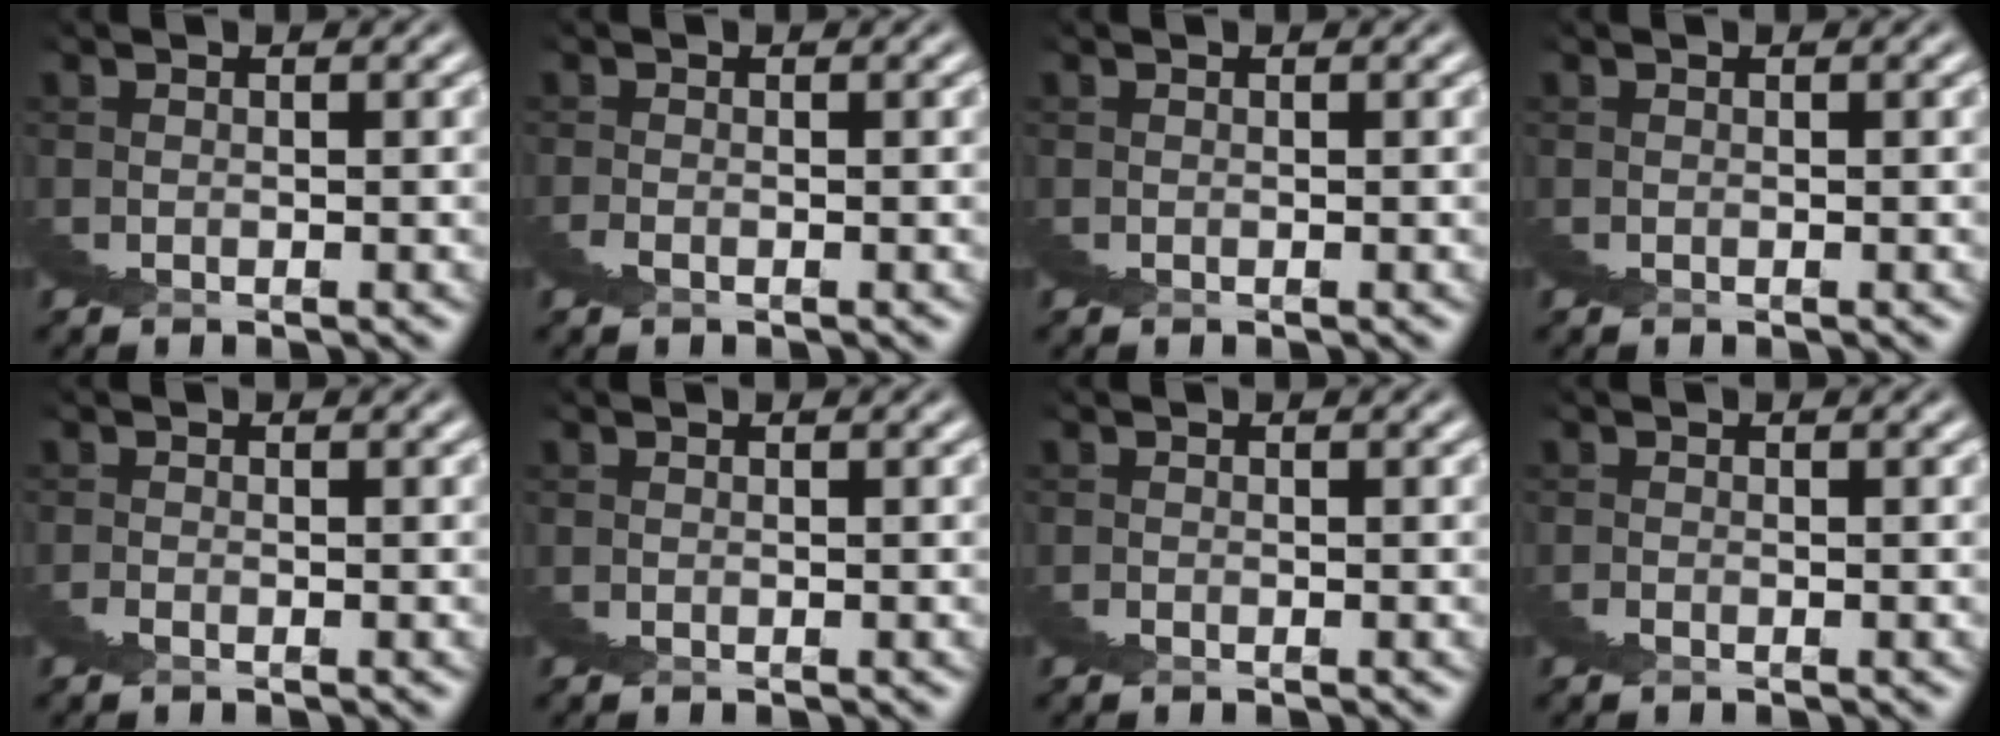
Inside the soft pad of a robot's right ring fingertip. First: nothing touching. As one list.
[{"total": 2.1, "force": [-1.2, -1.2, -1.2], "torque": [0.019, -0.003, -0.017]}, {"total": 0.0}, {"total": 0.0}, {"total": 1.8, "force": [-1.1, -0.9, -1.0], "torque": [0.017, 0.001, -0.017]}, {"total": 0.0}, {"total": 1.0, "force": [-0.6, -0.4, -0.7], "torque": [0.012, 0.000, -0.009]}, {"total": 1.4, "force": [-0.8, -0.7, -0.9], "torque": [0.016, 0.001, -0.014]}]